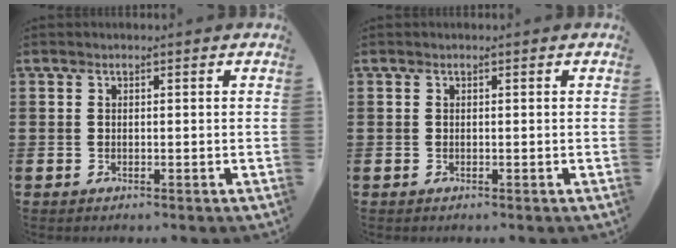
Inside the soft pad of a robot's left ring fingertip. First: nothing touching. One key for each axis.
{"total": 0.0}